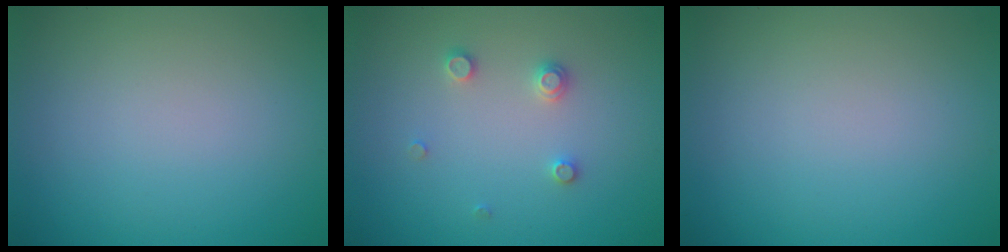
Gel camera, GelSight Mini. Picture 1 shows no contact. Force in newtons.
{"total": 1.5, "press": 1.5, "slide": 0.2}
{"total": 0.0}